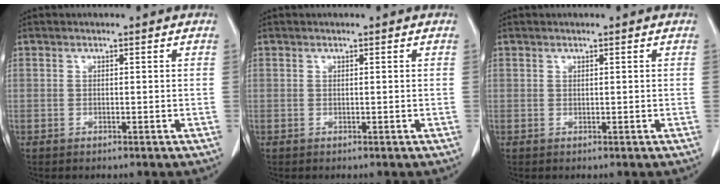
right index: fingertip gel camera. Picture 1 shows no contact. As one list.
[{"total": 0.0}, {"total": 0.0}]